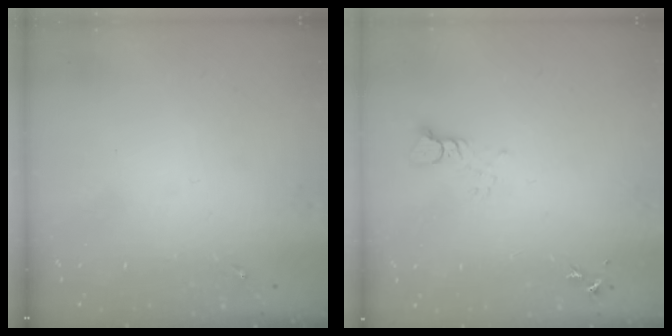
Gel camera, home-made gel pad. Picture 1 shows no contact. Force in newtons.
{"total": 3.1, "press": 3.1, "slide": 0.4}